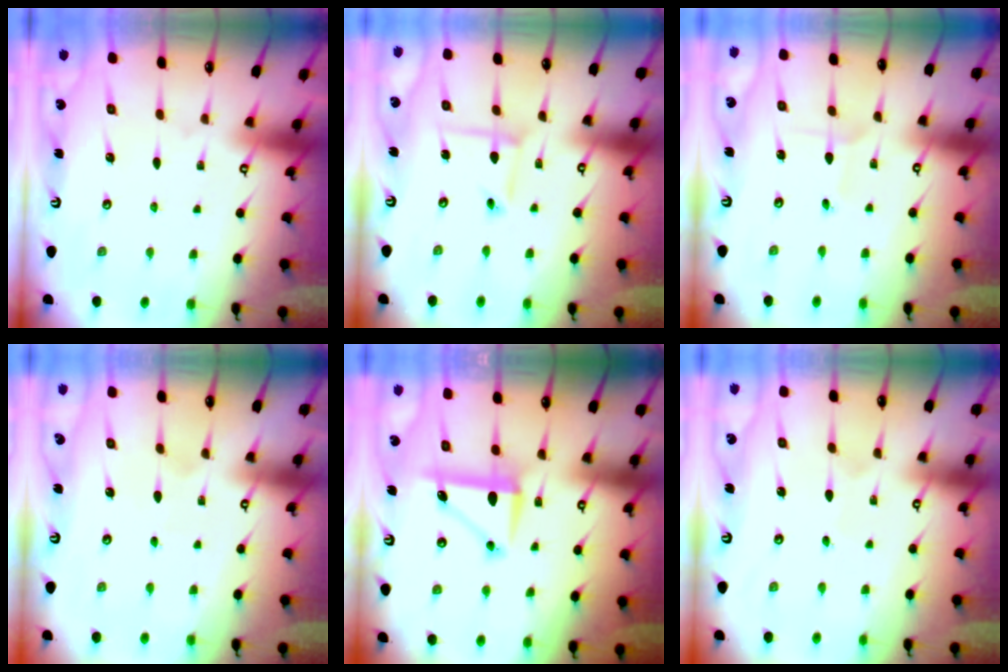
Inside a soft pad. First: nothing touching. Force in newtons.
{"total": 5.0, "press": 5.0, "slide": 0.4}
{"total": 2.2, "press": 2.2, "slide": 0.1}
{"total": 2.7, "press": 2.7, "slide": 0.3}
{"total": 8.3, "press": 8.3, "slide": 0.4}
{"total": 2.8, "press": 2.8, "slide": 0.2}